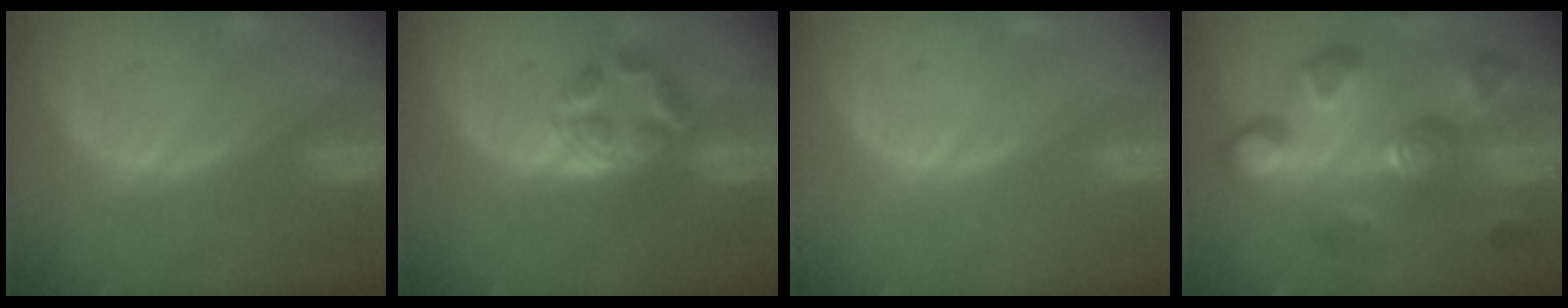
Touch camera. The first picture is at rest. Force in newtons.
{"total": 6.0, "press": 5.1, "slide": 3.1}
{"total": 0.0}
{"total": 11.0, "press": 10.0, "slide": 4.6}